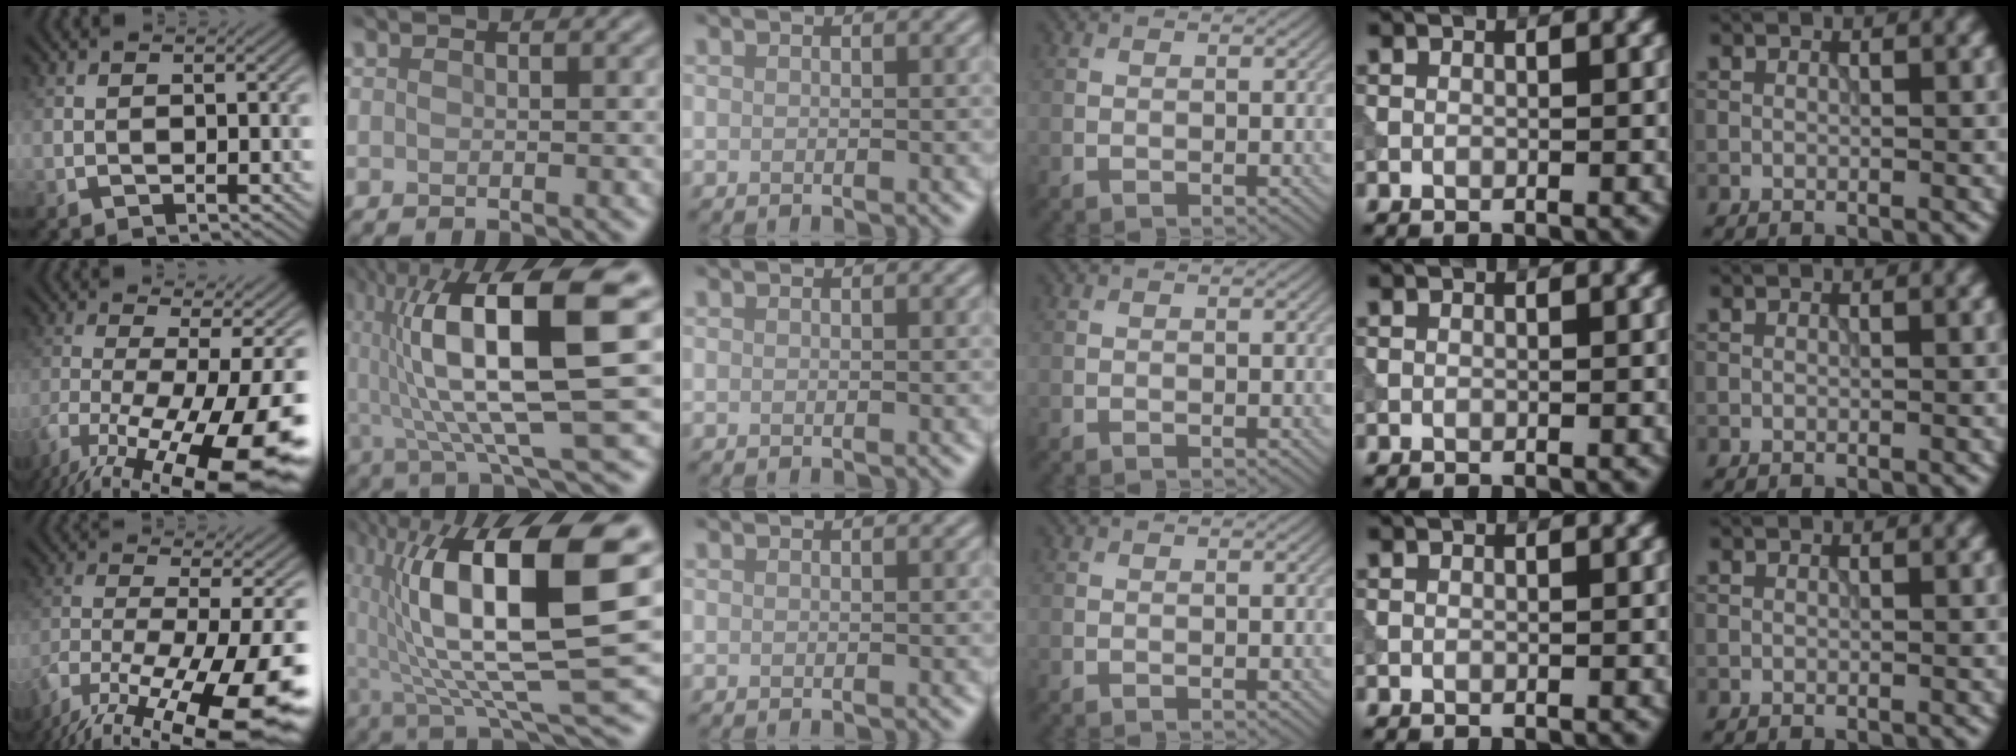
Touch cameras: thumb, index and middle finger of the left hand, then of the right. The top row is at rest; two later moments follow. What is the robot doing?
{"motion": "extract", "object": "tissue"}